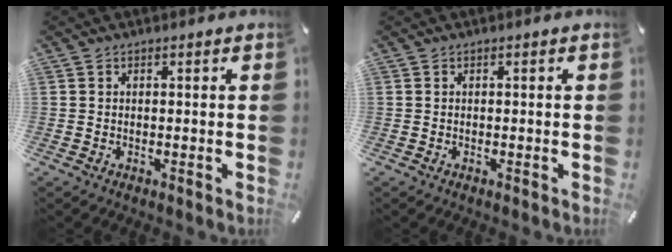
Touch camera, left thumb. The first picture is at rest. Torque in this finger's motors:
{"motor_torque": [0.00, 0.00, 0.00, 0.00, 0.00]}